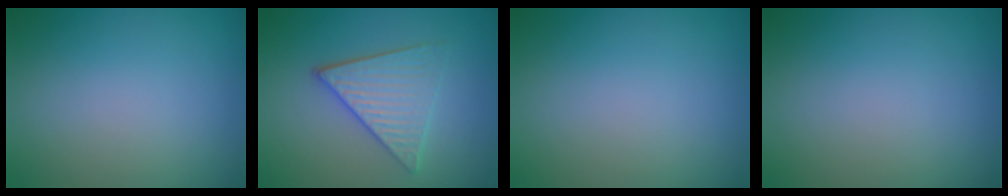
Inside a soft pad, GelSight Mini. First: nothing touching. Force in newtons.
{"total": 3.9, "press": 3.3, "slide": 1.9}
{"total": 0.0}
{"total": 0.0}